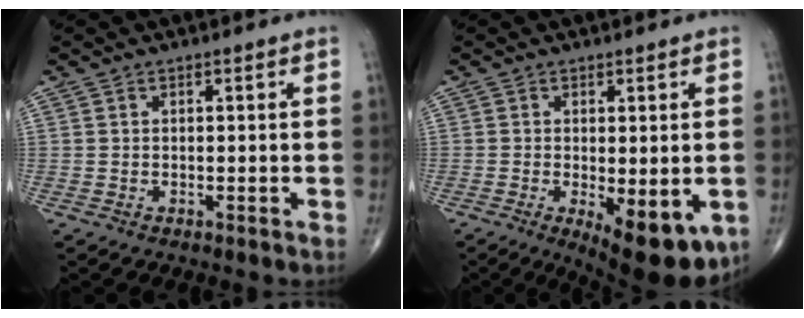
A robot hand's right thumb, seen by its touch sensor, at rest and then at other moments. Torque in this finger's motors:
{"motor_torque": [-0.01, 0.62, 0.07, -0.44, 0.07]}